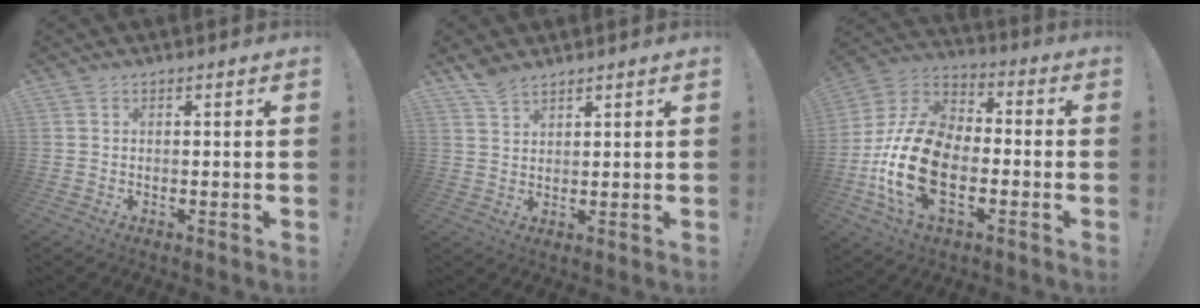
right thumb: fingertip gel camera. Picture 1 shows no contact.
{"total": 5.0, "force": [4.1, 2.0, 2.1], "torque": [-0.036, -0.021, 0.078]}
{"total": 22.6, "force": [-6.6, 13.6, 16.8], "torque": [-0.337, 0.040, -0.102]}